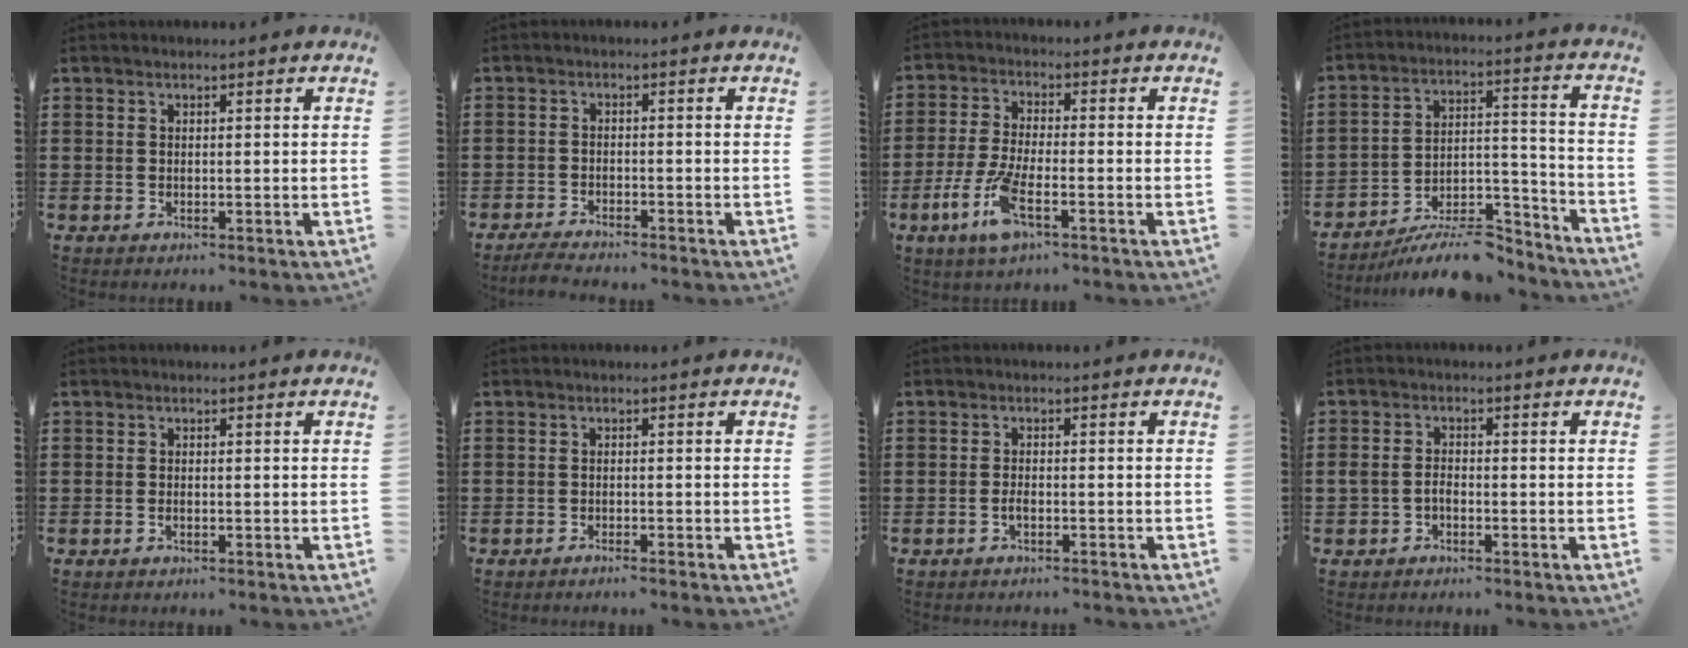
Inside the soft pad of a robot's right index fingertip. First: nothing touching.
{"total": 2.5, "force": [-2.5, 0.0, 0.2], "torque": [-0.008, -0.001, -0.050]}
{"total": 7.7, "force": [-3.9, 1.9, 6.4], "torque": [-0.151, -0.019, -0.073]}
{"total": 10.0, "force": [-8.7, 2.7, 4.1], "torque": [-0.045, 0.035, -0.157]}
{"total": 0.6, "force": [-0.3, 0.2, 0.5], "torque": [-0.011, -0.005, -0.005]}
{"total": 0.9, "force": [-0.9, -0.2, 0.3], "torque": [-0.006, -0.003, -0.016]}
{"total": 1.5, "force": [-1.0, 0.3, 1.1], "torque": [-0.023, -0.003, -0.018]}
{"total": 1.9, "force": [-1.0, 1.2, 1.1], "torque": [-0.024, 0.003, -0.020]}